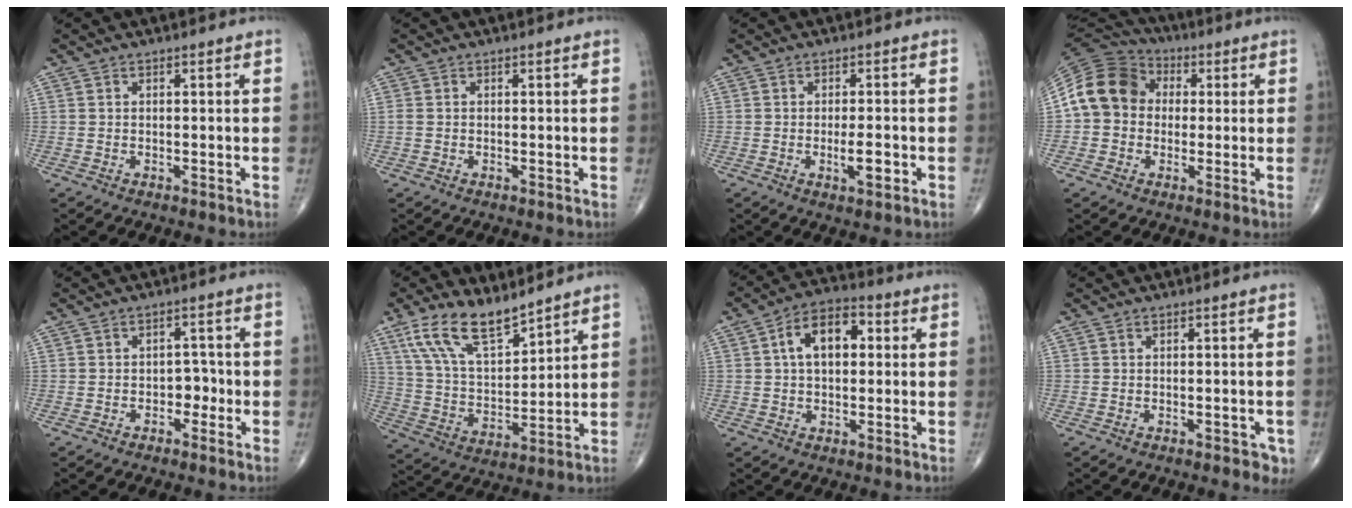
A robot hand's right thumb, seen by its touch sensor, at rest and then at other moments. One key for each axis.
{"total": 0.8, "fx": -0.1, "fy": 0.6, "fz": 0.5, "tx": -0.016, "ty": 0.000, "tz": -0.001}
{"total": 3.9, "fx": -1.0, "fy": 1.3, "fz": 3.6, "tx": -0.055, "ty": -0.003, "tz": -0.015}
{"total": 13.2, "fx": 1.1, "fy": 11.2, "fz": 7.0, "tx": -0.119, "ty": 0.034, "tz": 0.009}
{"total": 3.0, "fx": -1.1, "fy": 2.2, "fz": 1.8, "tx": -0.002, "ty": 0.014, "tz": -0.022}
{"total": 13.0, "fx": 9.4, "fy": 4.8, "fz": 7.7, "tx": -0.130, "ty": -0.049, "tz": 0.194}
{"total": 10.1, "fx": 1.9, "fy": 6.0, "fz": 7.9, "tx": -0.122, "ty": 0.022, "tz": 0.023}
{"total": 3.0, "fx": -1.3, "fy": 1.3, "fz": 2.3, "tx": -0.018, "ty": -0.001, "tz": -0.012}